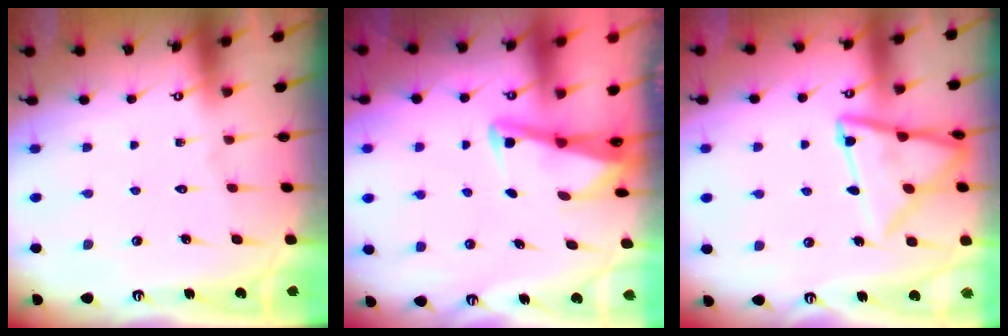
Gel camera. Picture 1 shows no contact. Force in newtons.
{"total": 2.8, "press": 2.8, "slide": 0.4}
{"total": 14.1, "press": 14.0, "slide": 1.3}